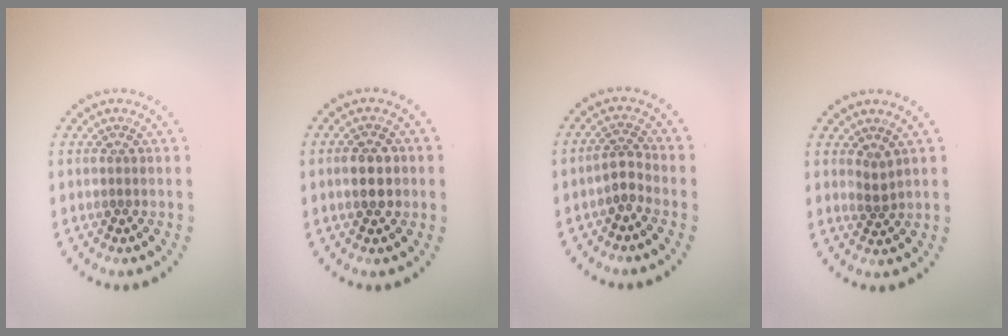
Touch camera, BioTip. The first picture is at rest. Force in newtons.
{"total": 2.3, "press": 2.2, "slide": 0.2}
{"total": 1.7, "press": 1.2, "slide": 1.2}
{"total": 1.1, "press": 0.8, "slide": 0.8}